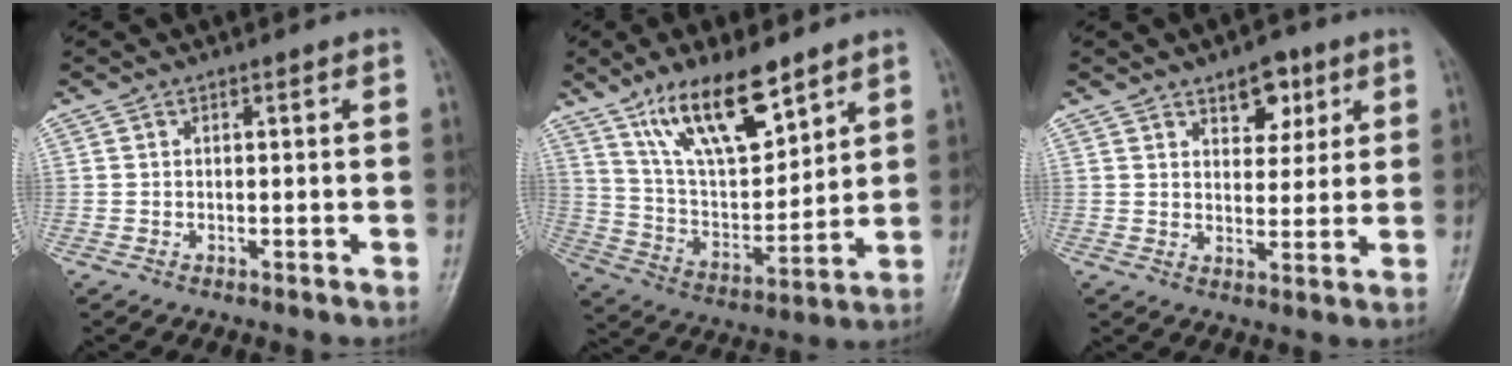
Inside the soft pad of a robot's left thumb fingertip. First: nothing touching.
{"total": 16.8, "force": [10.9, 6.2, 11.2], "torque": [-0.164, -0.055, 0.210]}
{"total": 6.9, "force": [3.8, 4.1, 4.1], "torque": [-0.024, -0.018, 0.053]}